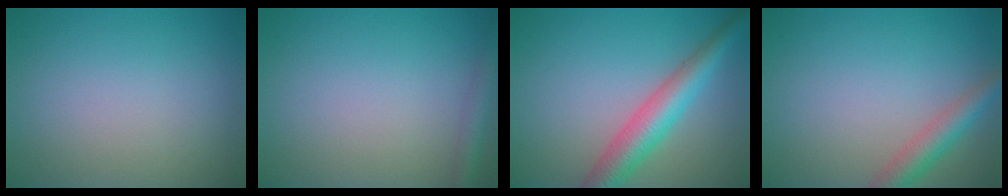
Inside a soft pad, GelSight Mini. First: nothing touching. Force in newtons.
{"total": 2.1, "press": 2.1, "slide": 0.1}
{"total": 5.2, "press": 5.2, "slide": 0.1}
{"total": 3.3, "press": 3.3, "slide": 0.1}